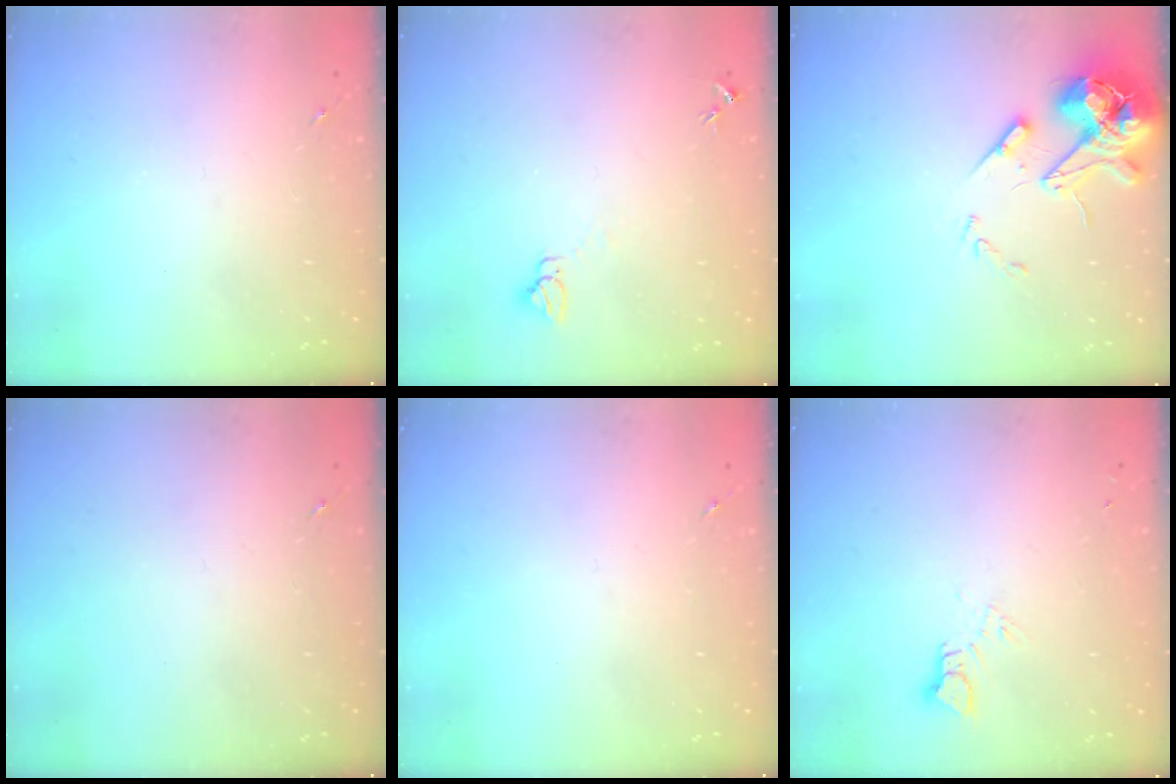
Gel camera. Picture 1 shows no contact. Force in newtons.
{"total": 3.9, "press": 3.8, "slide": 0.3}
{"total": 13.7, "press": 13.5, "slide": 2.2}
{"total": 0.0}
{"total": 0.0}
{"total": 3.6, "press": 3.6, "slide": 0.3}